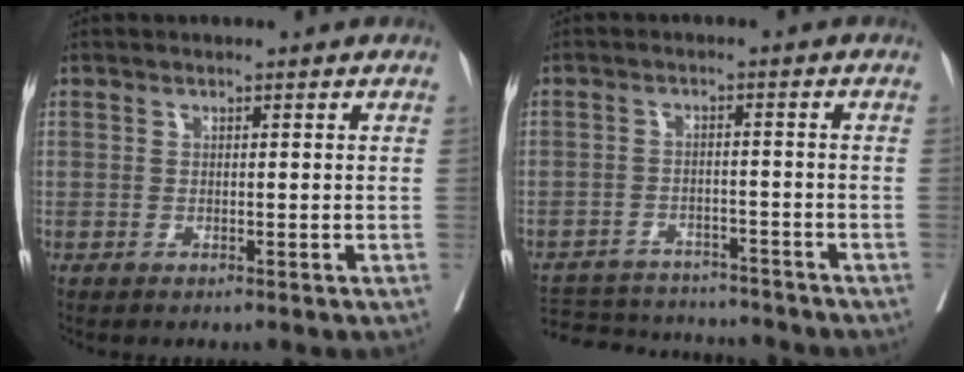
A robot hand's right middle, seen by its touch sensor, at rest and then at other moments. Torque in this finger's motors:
{"motor_torque": [0.32, -0.64, 0.00, 0.01]}